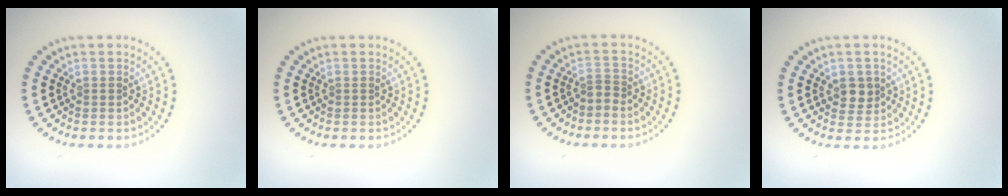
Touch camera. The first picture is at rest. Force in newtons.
{"total": 0.0}
{"total": 0.8, "press": 0.5, "slide": 0.7}
{"total": 1.9, "press": 1.7, "slide": 0.7}